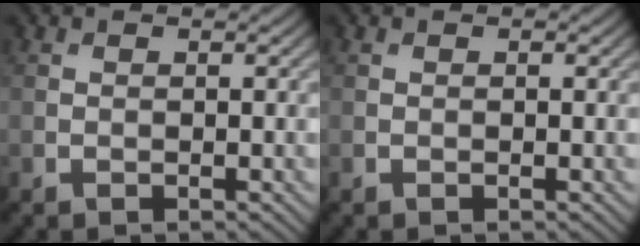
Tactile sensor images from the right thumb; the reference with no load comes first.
{"total": 0.0}